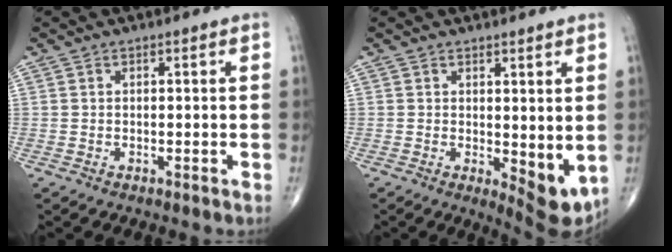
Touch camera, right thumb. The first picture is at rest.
{"total": 6.8, "force": [0.2, 2.7, 6.3], "torque": [-0.072, -0.019, 0.011]}